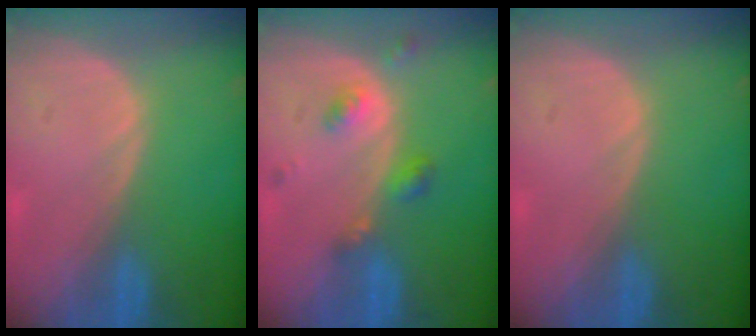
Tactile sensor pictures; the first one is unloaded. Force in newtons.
{"total": 4.6, "press": 4.1, "slide": 2.1}
{"total": 0.0}